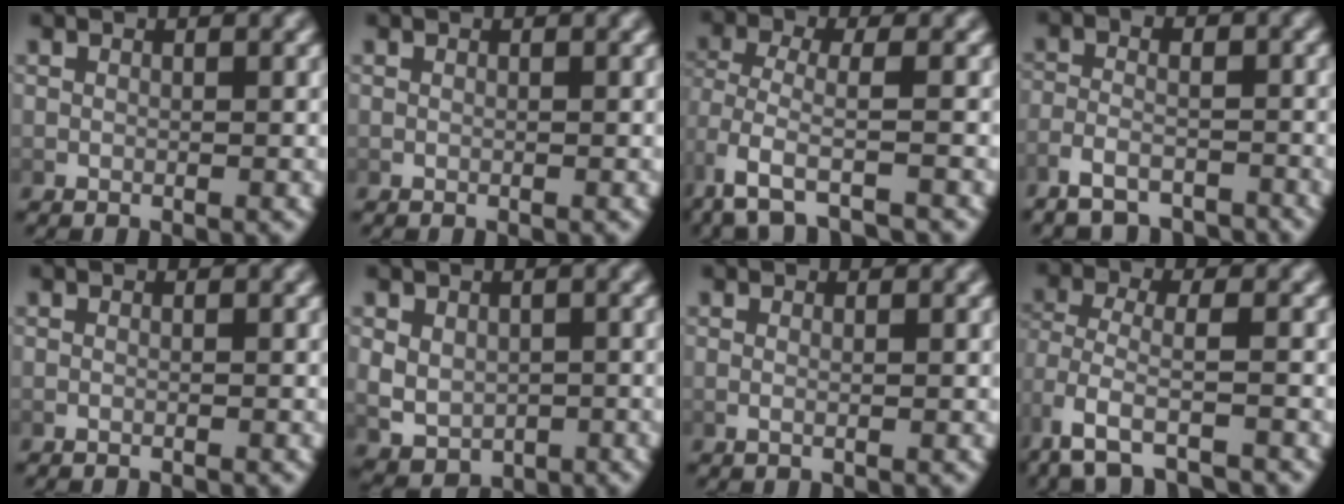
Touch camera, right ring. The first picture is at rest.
{"total": 0.0}
{"total": 3.8, "force": [-2.0, 1.2, 2.9], "torque": [-0.079, -0.027, -0.017]}
{"total": 4.8, "force": [-4.0, 1.7, 2.0], "torque": [-0.031, -0.008, -0.064]}
{"total": 1.0, "force": [-1.0, 0.1, 0.1], "torque": [-0.003, 0.001, -0.016]}
{"total": 4.4, "force": [-0.6, 3.8, 2.2], "torque": [-0.054, -0.028, 0.009]}
{"total": 0.5, "force": [0.0, -0.1, 0.5], "torque": [-0.013, -0.007, 0.001]}
{"total": 4.0, "force": [-2.4, 1.5, 2.8], "torque": [-0.080, -0.028, -0.022]}